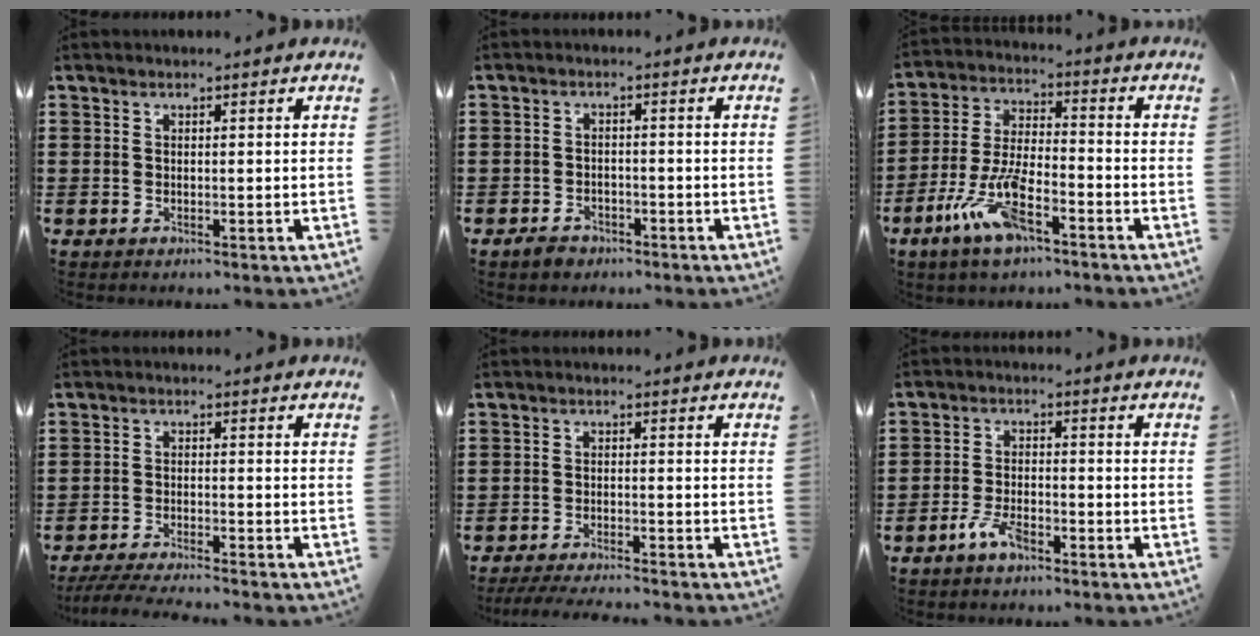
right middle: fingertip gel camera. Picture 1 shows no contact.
{"total": 2.3, "force": [-1.9, 1.2, 0.3], "torque": [-0.013, 0.004, -0.041]}
{"total": 9.9, "force": [-5.5, 3.4, 7.5], "torque": [-0.179, -0.008, -0.108]}
{"total": 3.8, "force": [-3.6, -0.1, 1.3], "torque": [-0.027, -0.010, -0.072]}
{"total": 3.3, "force": [-3.2, -0.1, 1.0], "torque": [-0.023, -0.006, -0.065]}
{"total": 4.2, "force": [-3.1, 1.7, 2.2], "torque": [-0.057, 0.004, -0.065]}